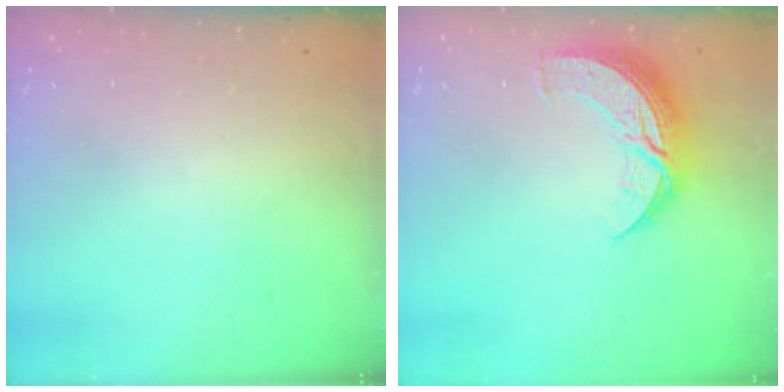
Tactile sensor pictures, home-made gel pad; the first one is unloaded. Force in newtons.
{"total": 12.7, "press": 12.6, "slide": 0.6}